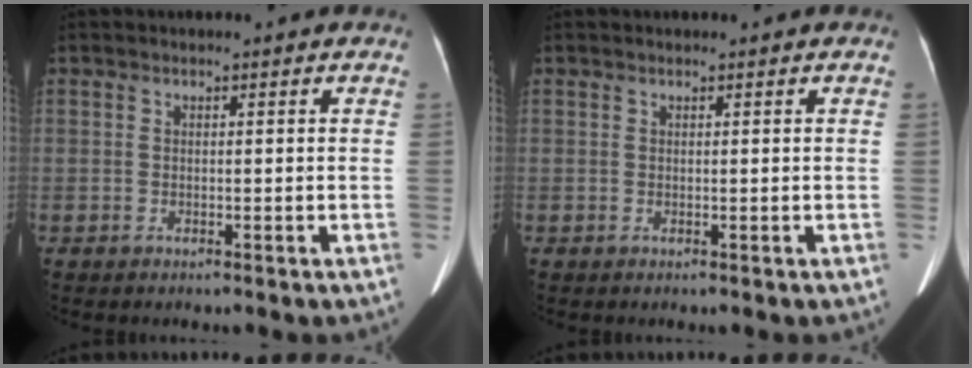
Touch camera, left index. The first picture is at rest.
{"total": 1.4, "force": [-1.3, -0.2, -0.6], "torque": [0.013, -0.004, -0.021]}